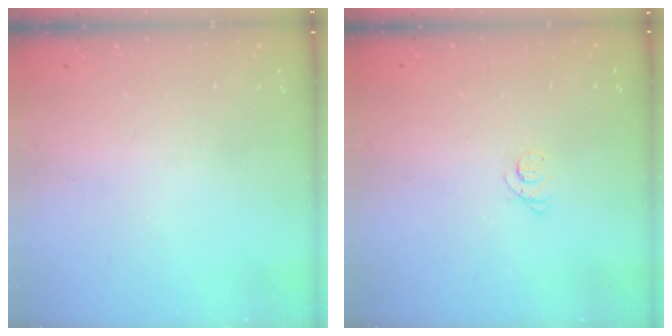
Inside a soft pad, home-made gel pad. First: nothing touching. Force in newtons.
{"total": 2.3, "press": 2.3, "slide": 0.3}